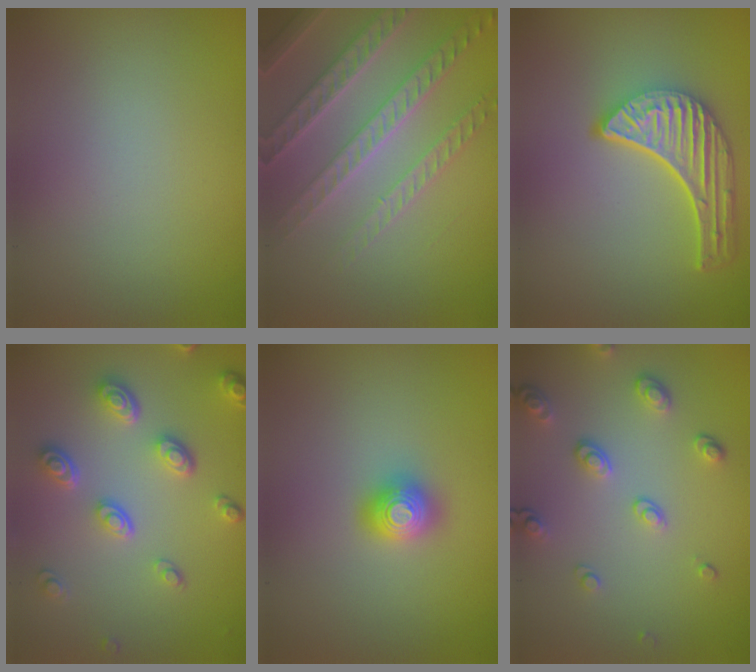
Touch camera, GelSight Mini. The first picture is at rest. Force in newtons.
{"total": 4.4, "press": 4.2, "slide": 1.5}
{"total": 5.1, "press": 3.8, "slide": 3.3}
{"total": 4.7, "press": 3.6, "slide": 3.0}
{"total": 2.0, "press": 2.0, "slide": 0.1}
{"total": 3.2, "press": 2.8, "slide": 1.7}